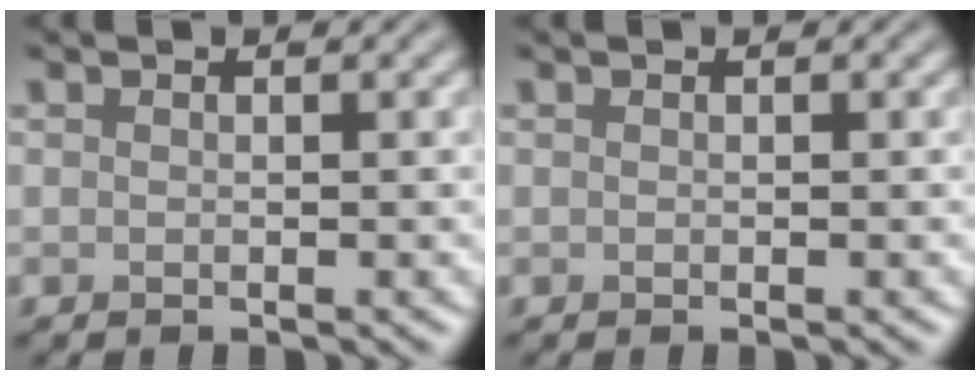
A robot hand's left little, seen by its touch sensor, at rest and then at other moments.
{"total": 0.0}